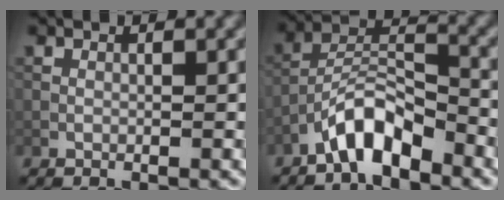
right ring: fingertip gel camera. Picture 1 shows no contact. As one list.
[{"total": 5.5, "force": [-3.9, 1.8, 3.4], "torque": [-0.056, 0.015, -0.076]}]